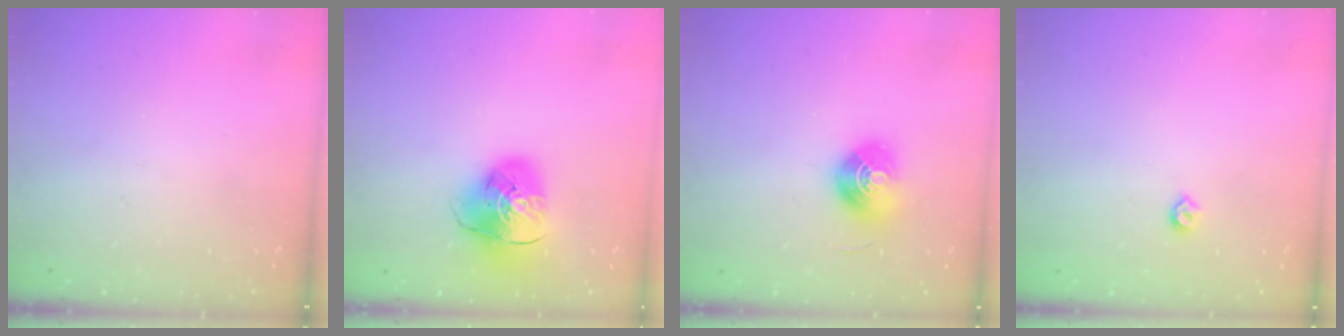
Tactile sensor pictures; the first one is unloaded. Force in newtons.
{"total": 10.6, "press": 10.5, "slide": 1.2}
{"total": 9.9, "press": 9.9, "slide": 0.9}
{"total": 4.0, "press": 3.9, "slide": 0.8}